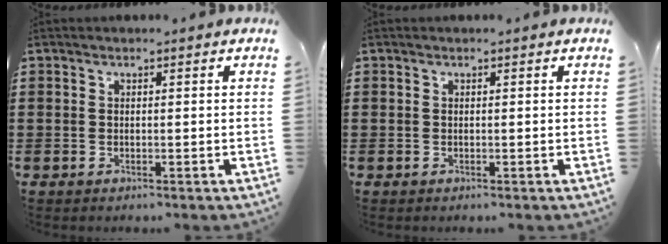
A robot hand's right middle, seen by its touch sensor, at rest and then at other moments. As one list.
[{"total": 0.0}]